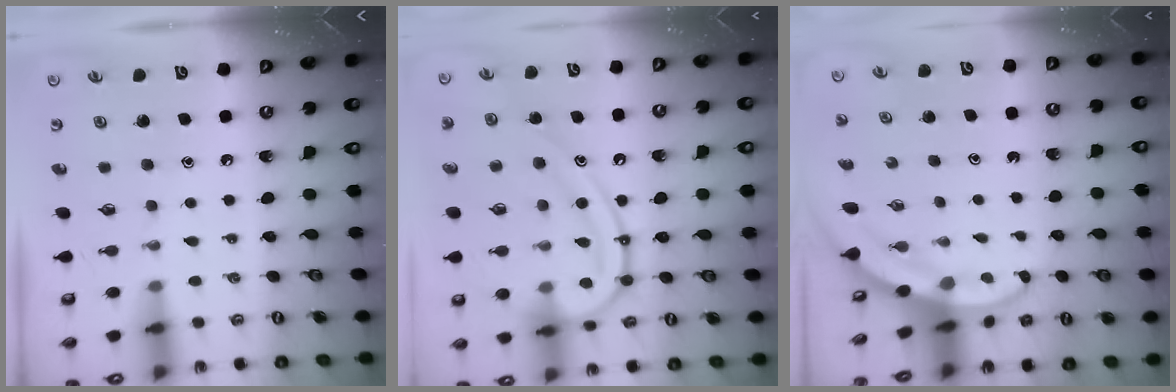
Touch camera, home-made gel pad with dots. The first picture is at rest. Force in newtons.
{"total": 17.3, "press": 17.2, "slide": 1.9}
{"total": 3.6, "press": 3.6, "slide": 0.2}